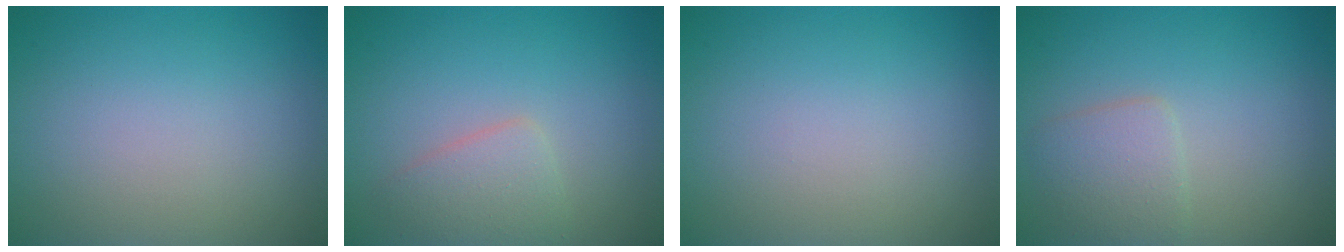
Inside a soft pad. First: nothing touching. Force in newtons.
{"total": 2.4, "press": 2.4, "slide": 0.1}
{"total": 0.0}
{"total": 2.5, "press": 2.5, "slide": 0.1}